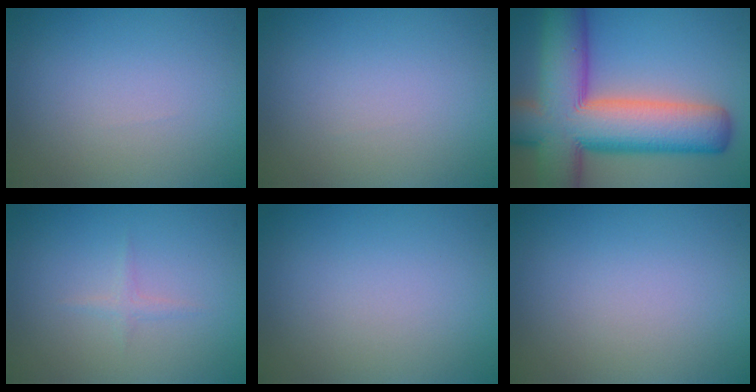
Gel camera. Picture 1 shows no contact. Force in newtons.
{"total": 0.0}
{"total": 14.6, "press": 14.6, "slide": 0.7}
{"total": 0.7, "press": 0.7, "slide": 0.1}
{"total": 0.0}
{"total": 0.0}